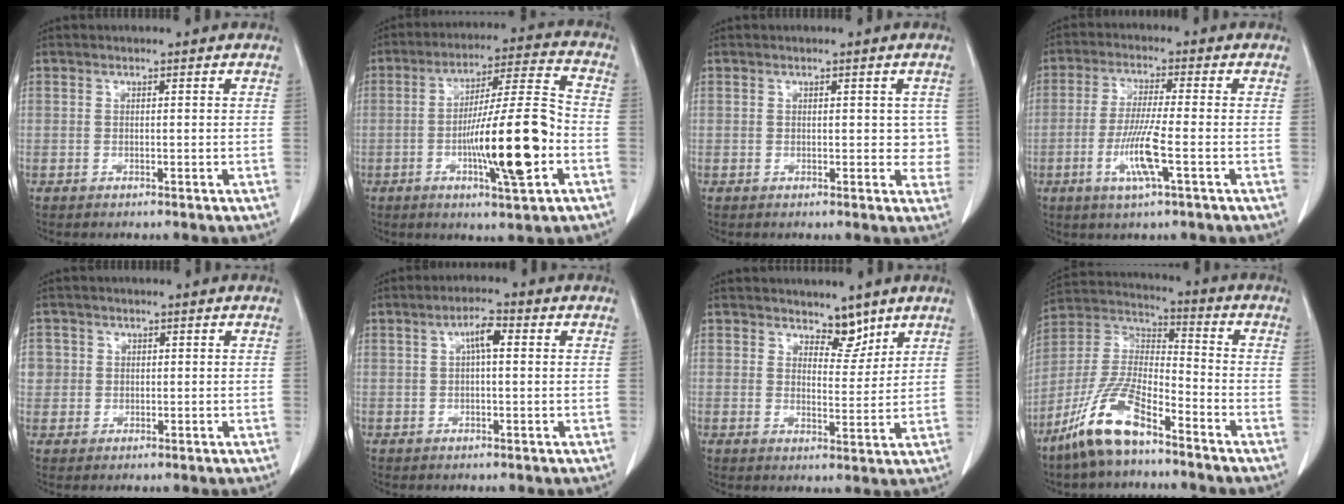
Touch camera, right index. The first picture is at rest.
{"total": 14.9, "force": [-3.9, 1.0, 14.4], "torque": [-0.237, 0.002, -0.061]}
{"total": 3.0, "force": [0.5, 1.9, 2.2], "torque": [-0.012, 0.001, 0.004]}
{"total": 7.6, "force": [-2.4, -0.1, 7.2], "torque": [-0.141, -0.010, -0.047]}
{"total": 3.1, "force": [0.6, 3.0, 0.3], "torque": [0.012, 0.007, 0.014]}
{"total": 3.5, "force": [0.8, 0.9, 3.3], "torque": [-0.060, 0.011, 0.011]}
{"total": 4.2, "force": [3.4, 1.8, 1.5], "torque": [-0.014, -0.007, 0.057]}
{"total": 12.9, "force": [-8.8, 3.3, 8.8], "torque": [-0.194, -0.003, -0.172]}